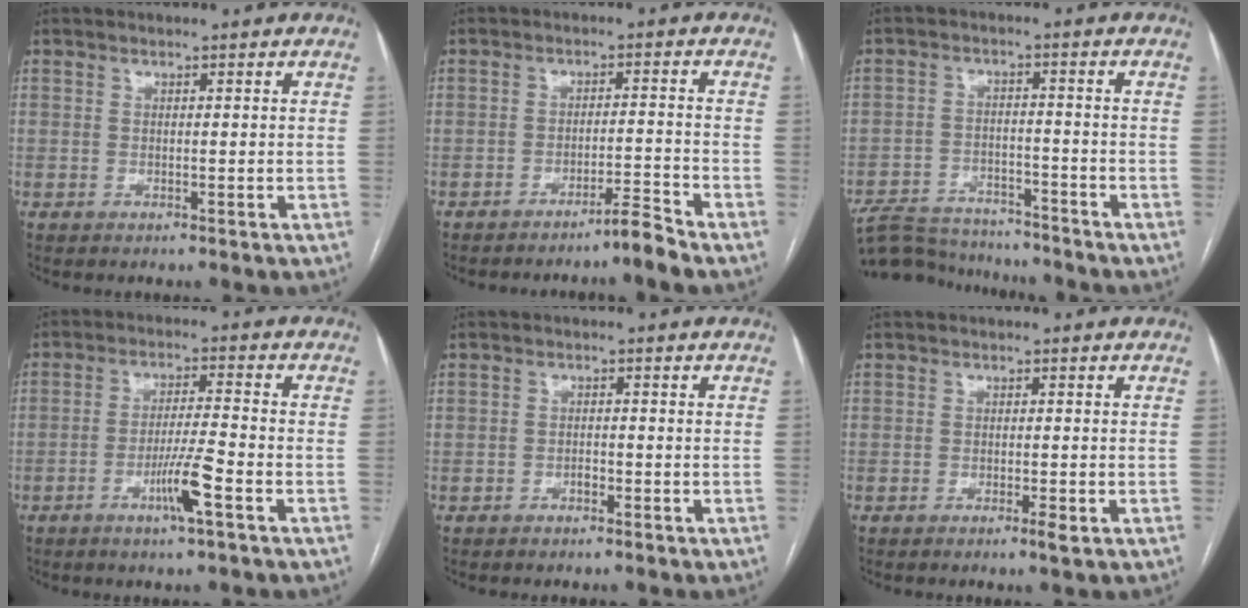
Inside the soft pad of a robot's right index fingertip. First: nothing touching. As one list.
[{"total": 3.8, "force": [-3.3, -1.1, 1.5], "torque": [-0.019, -0.011, -0.058]}, {"total": 11.4, "force": [-10.9, 2.6, 2.3], "torque": [-0.038, 0.007, -0.172]}, {"total": 6.1, "force": [-3.0, -0.4, 5.3], "torque": [-0.097, -0.006, -0.055]}, {"total": 1.1, "force": [-0.7, 0.8, 0.1], "torque": [0.003, 0.004, -0.015]}, {"total": 1.1, "force": [-0.6, 0.0, 1.0], "torque": [-0.015, -0.001, -0.008]}]